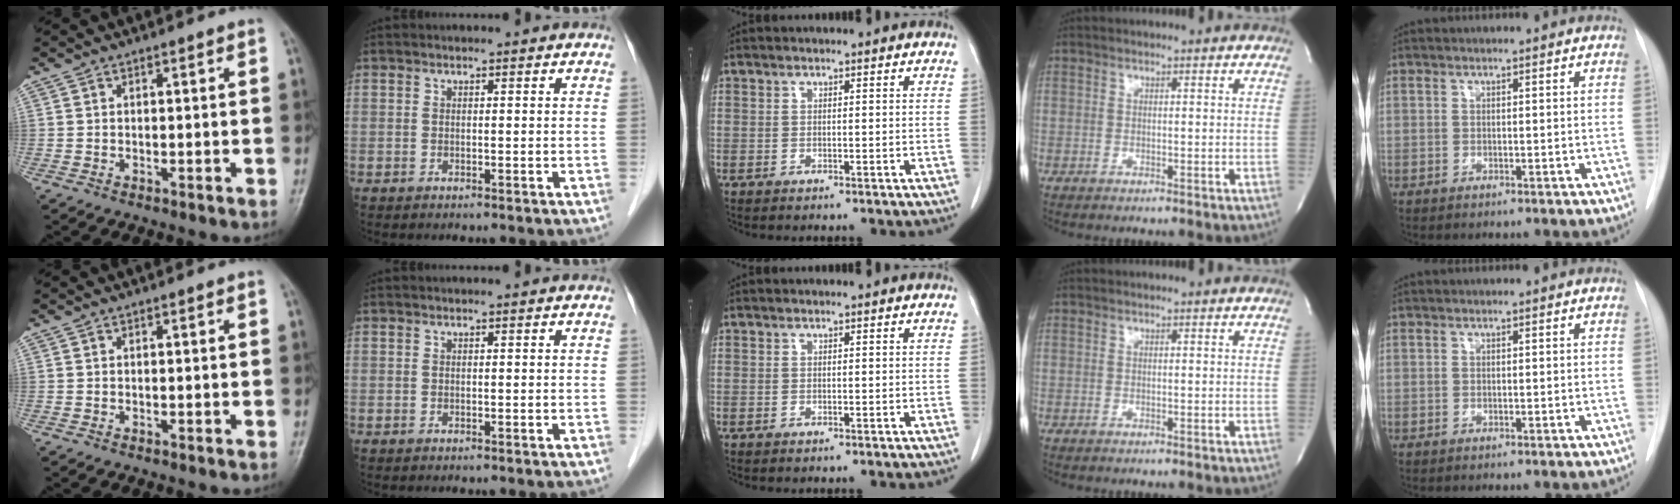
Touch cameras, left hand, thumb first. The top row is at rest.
{}